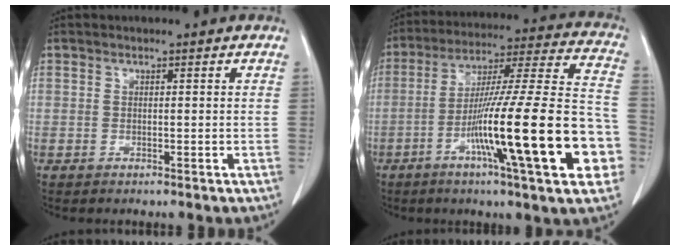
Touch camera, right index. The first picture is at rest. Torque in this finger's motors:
{"motor_torque": [1.80, -0.34, 0.68, 0.21]}